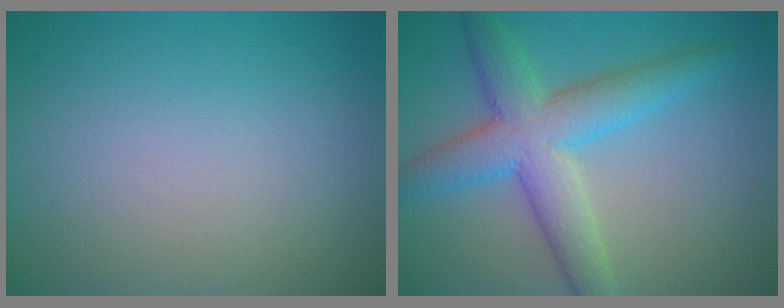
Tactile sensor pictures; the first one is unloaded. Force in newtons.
{"total": 6.4, "press": 6.4, "slide": 0.2}